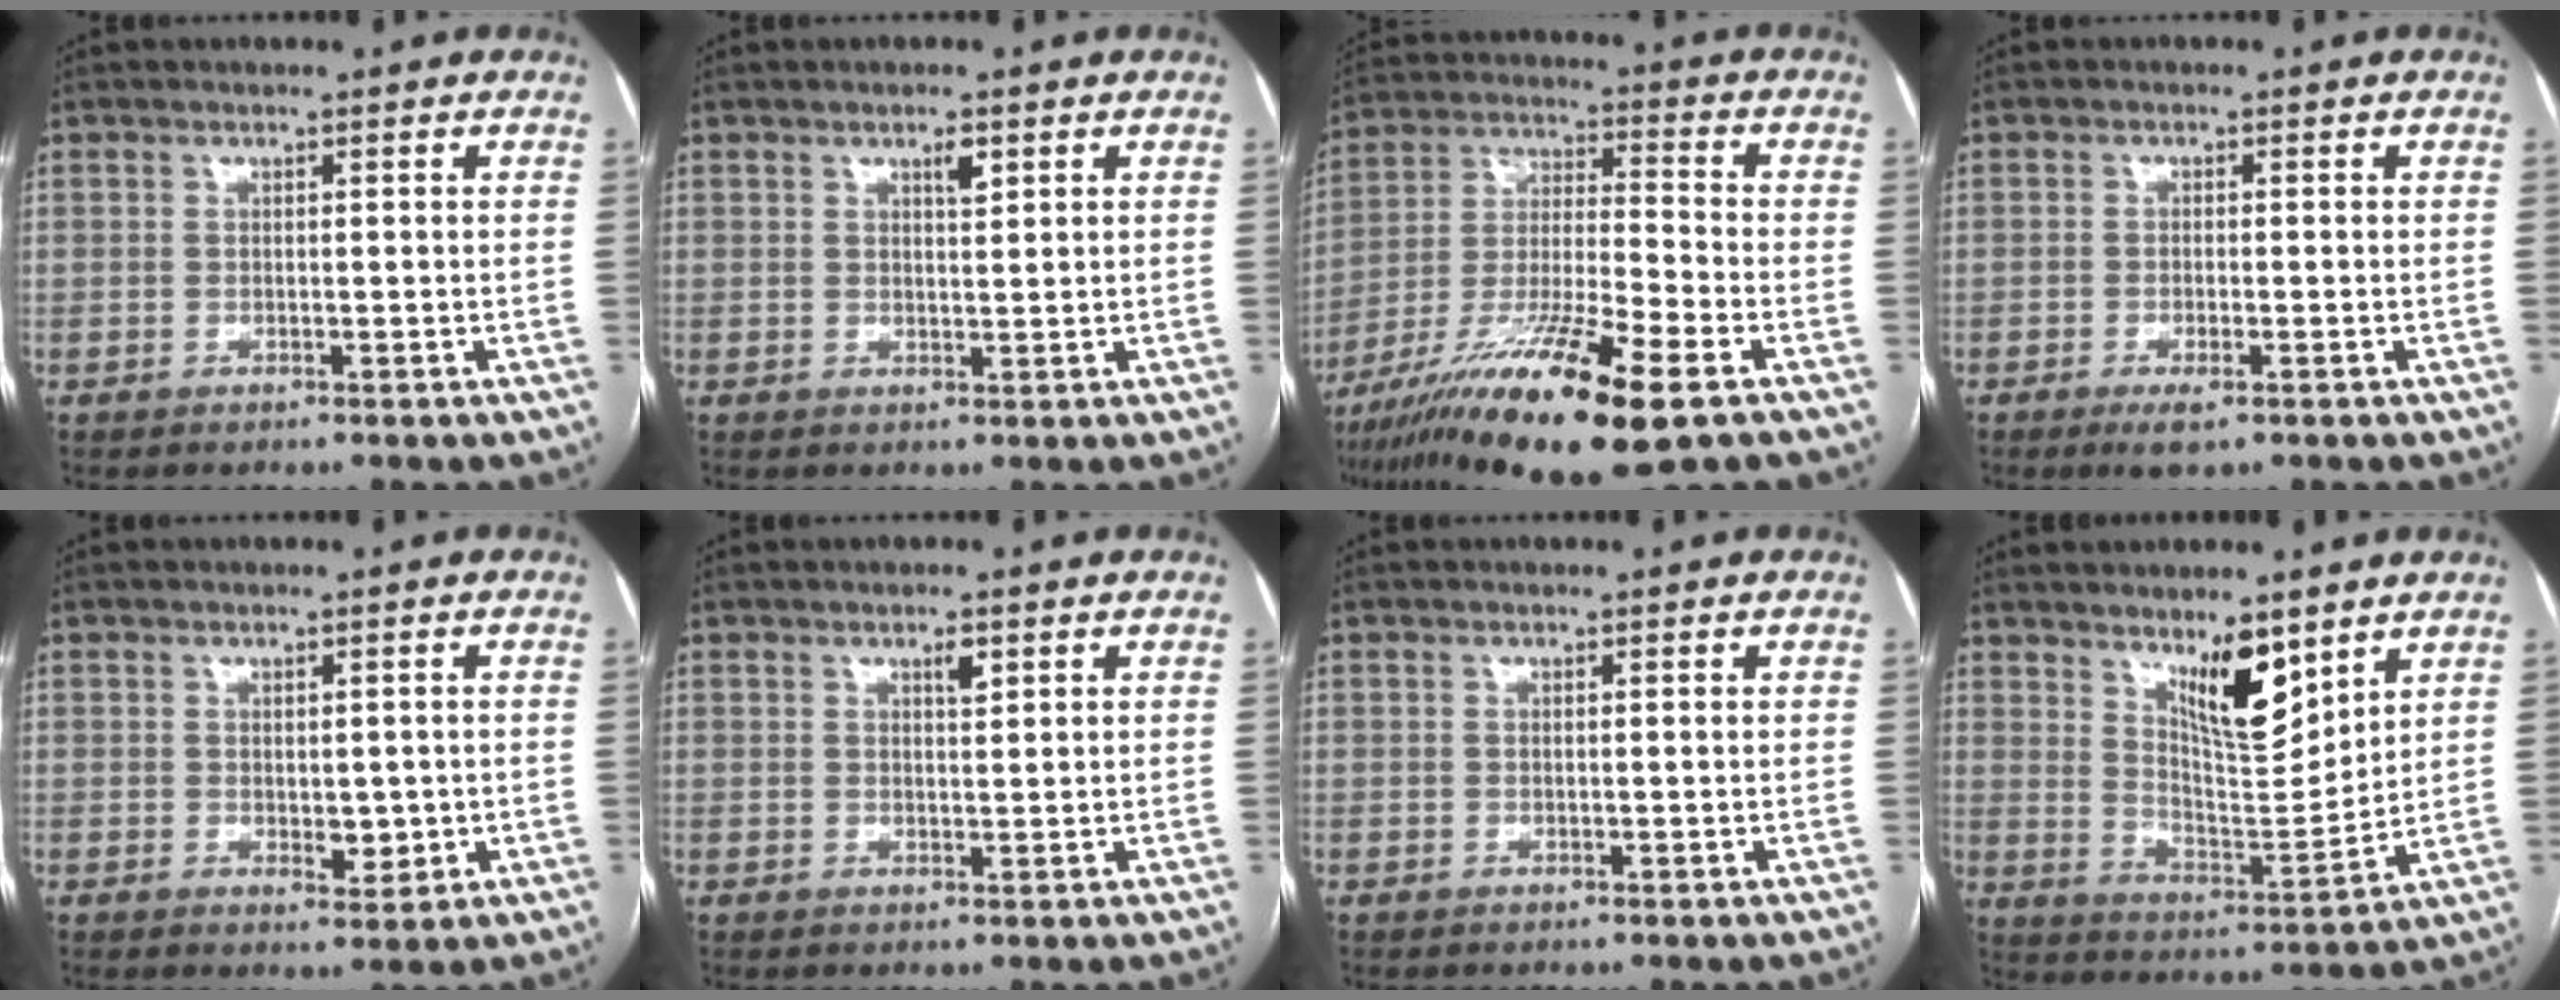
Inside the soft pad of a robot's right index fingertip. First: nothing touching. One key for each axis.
{"total": 2.0, "fx": 1.1, "fy": 0.5, "fz": 1.5, "tx": -0.027, "ty": -0.002, "tz": 0.018}
{"total": 19.1, "fx": -11.1, "fy": 1.5, "fz": 15.5, "tx": -0.285, "ty": -0.036, "tz": -0.194}
{"total": 3.4, "fx": -2.0, "fy": 0.8, "fz": 2.6, "tx": -0.049, "ty": -0.004, "tz": -0.030}
{"total": 3.1, "fx": -0.3, "fy": 1.8, "fz": 2.5, "tx": -0.030, "ty": -0.004, "tz": 0.004}
{"total": 1.8, "fx": 1.0, "fy": 0.5, "fz": 1.4, "tx": -0.023, "ty": -0.002, "tz": 0.015}
{"total": 0.0}
{"total": 9.8, "fx": 6.3, "fy": 2.5, "fz": 7.1, "tx": -0.126, "ty": -0.010, "tz": 0.116}